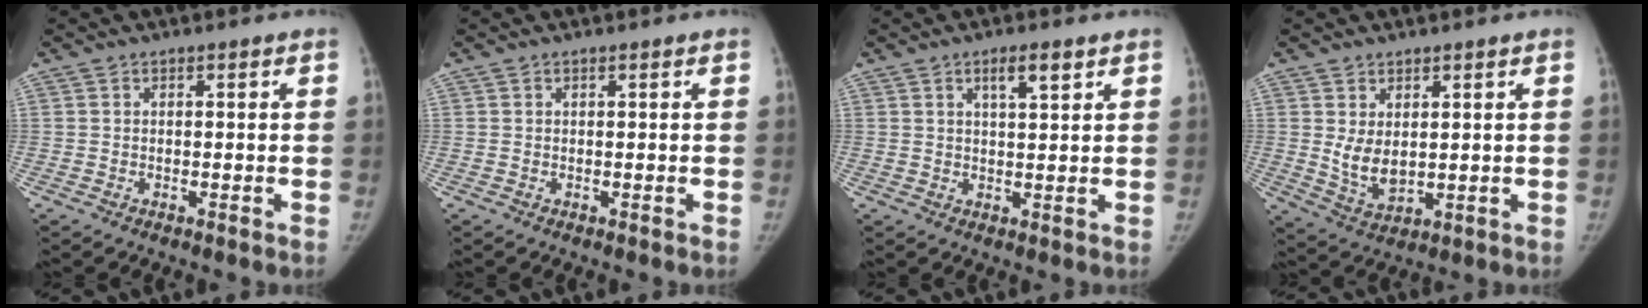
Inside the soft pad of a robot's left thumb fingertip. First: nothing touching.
{"total": 0.0}
{"total": 4.1, "force": [2.3, 1.1, 3.2], "torque": [-0.046, -0.011, 0.040]}
{"total": 5.7, "force": [1.4, 3.6, 4.2], "torque": [-0.060, -0.021, 0.039]}